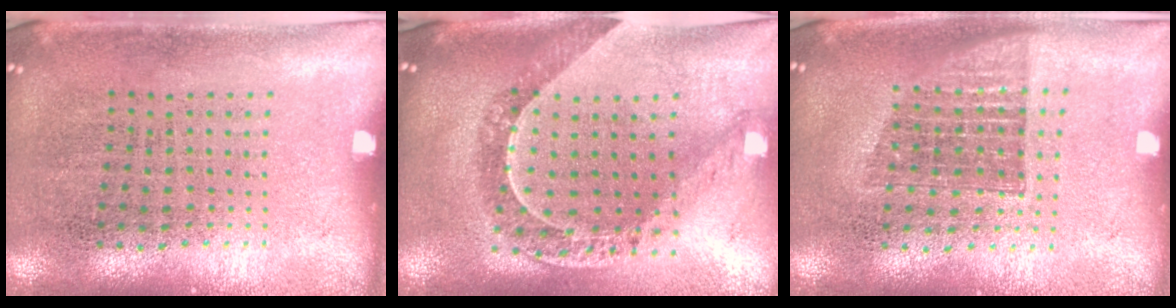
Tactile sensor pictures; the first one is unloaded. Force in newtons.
{"total": 1.1, "press": 1.1, "slide": 0.1}
{"total": 1.4, "press": 1.1, "slide": 0.8}